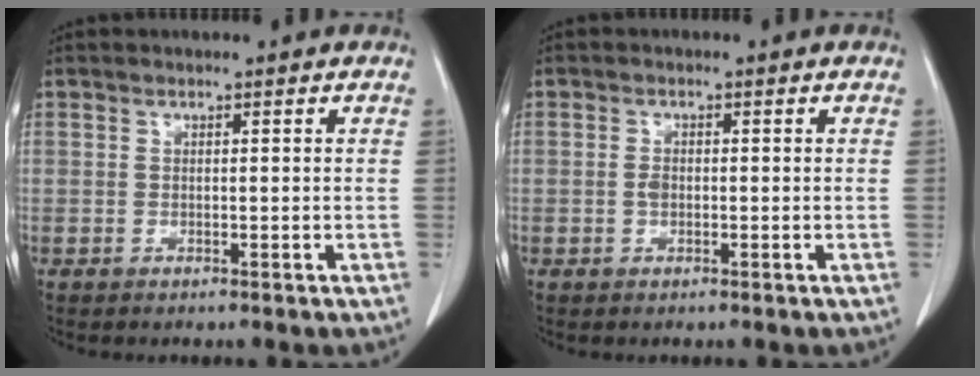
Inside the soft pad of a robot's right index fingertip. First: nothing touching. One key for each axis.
{"total": 1.2, "fx": -0.2, "fy": 0.7, "fz": 0.9, "tx": -0.021, "ty": 0.001, "tz": -0.003}